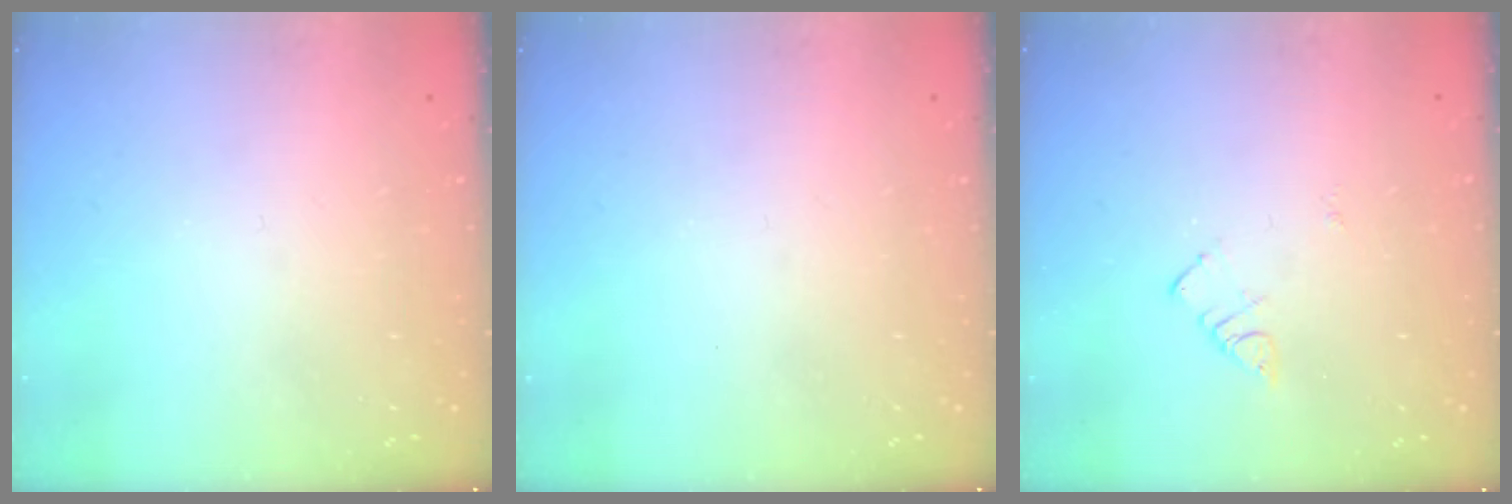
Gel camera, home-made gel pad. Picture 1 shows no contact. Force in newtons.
{"total": 0.0}
{"total": 3.8, "press": 3.8, "slide": 0.4}